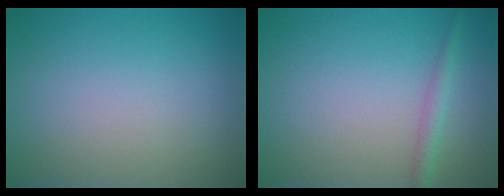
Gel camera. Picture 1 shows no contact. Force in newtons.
{"total": 1.7, "press": 1.7, "slide": 0.1}